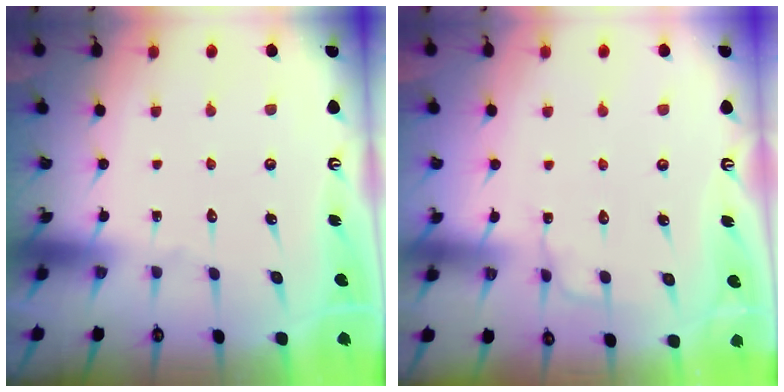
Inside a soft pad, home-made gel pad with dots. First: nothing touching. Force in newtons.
{"total": 2.7, "press": 2.7, "slide": 0.3}